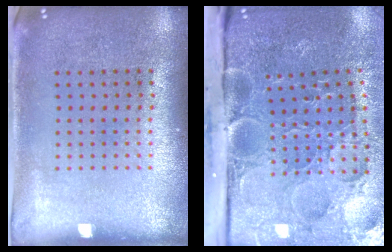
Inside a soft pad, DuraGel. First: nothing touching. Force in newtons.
{"total": 5.1, "press": 4.0, "slide": 3.1}